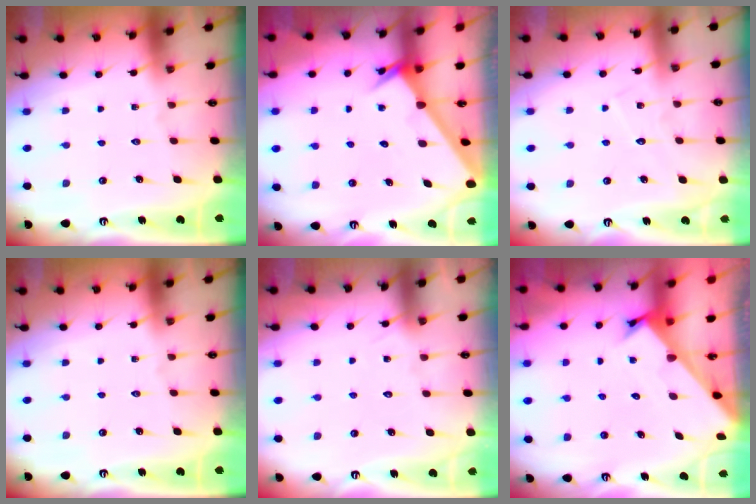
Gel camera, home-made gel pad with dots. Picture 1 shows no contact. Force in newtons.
{"total": 2.5, "press": 2.5, "slide": 0.3}
{"total": 5.2, "press": 5.2, "slide": 0.4}
{"total": 0.0}
{"total": 5.9, "press": 5.8, "slide": 0.4}
{"total": 2.6, "press": 2.6, "slide": 0.3}